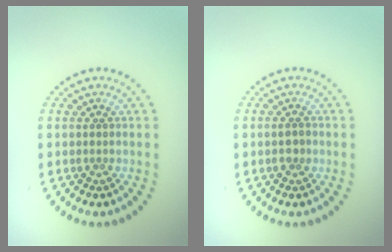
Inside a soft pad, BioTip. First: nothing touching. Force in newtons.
{"total": 1.2, "press": 1.2, "slide": 0.2}